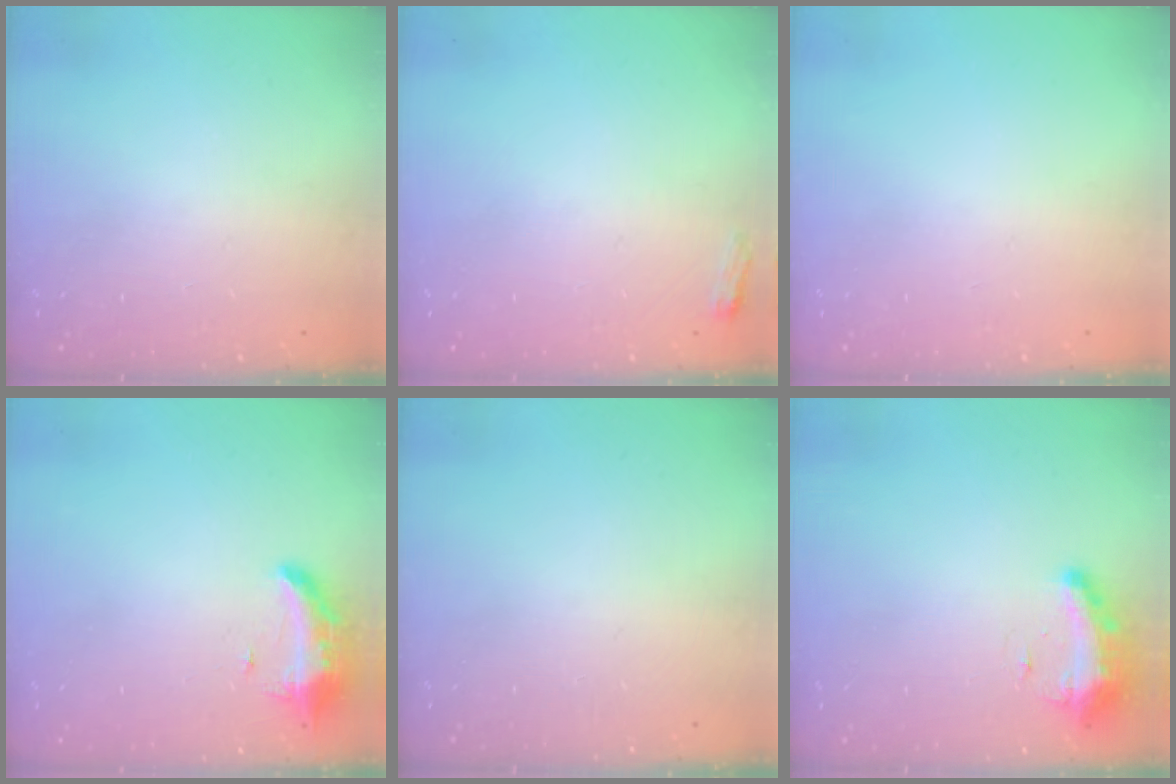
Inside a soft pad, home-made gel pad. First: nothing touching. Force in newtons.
{"total": 3.1, "press": 3.0, "slide": 0.5}
{"total": 0.0}
{"total": 8.6, "press": 8.4, "slide": 1.5}
{"total": 0.0}
{"total": 9.0, "press": 9.0, "slide": 0.9}